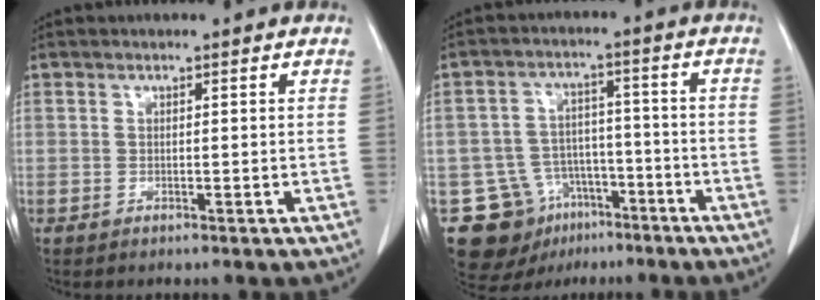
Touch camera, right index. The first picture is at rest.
{"total": 11.8, "force": [-6.6, 9.1, 3.5], "torque": [-0.059, 0.039, -0.095]}